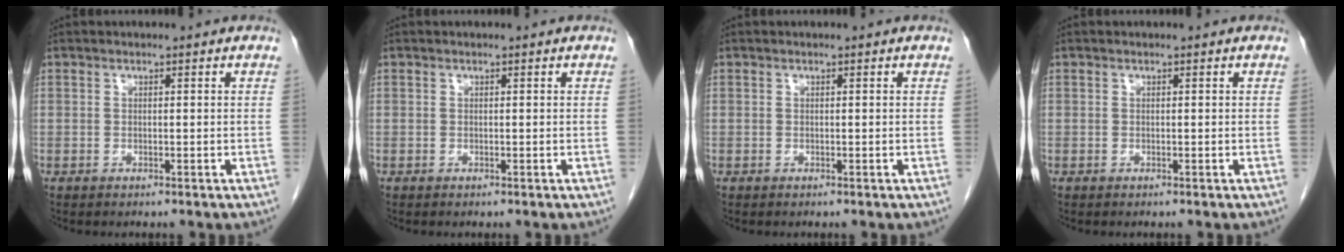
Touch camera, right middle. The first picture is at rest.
{"total": 0.0}
{"total": 0.0}
{"total": 0.0}